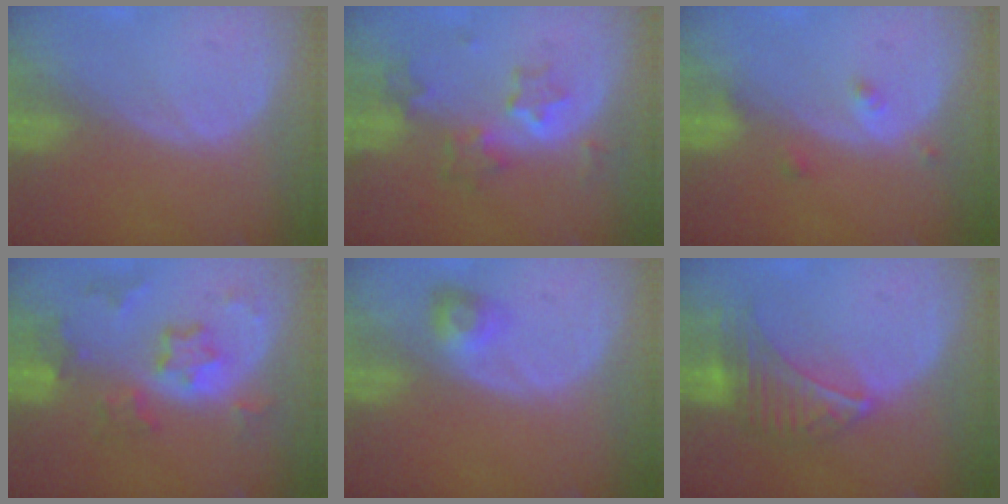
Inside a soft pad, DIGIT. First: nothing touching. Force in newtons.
{"total": 6.3, "press": 5.8, "slide": 2.5}
{"total": 1.8, "press": 1.8, "slide": 0.1}
{"total": 7.7, "press": 6.8, "slide": 3.7}
{"total": 2.9, "press": 2.7, "slide": 1.2}
{"total": 6.9, "press": 6.7, "slide": 1.6}